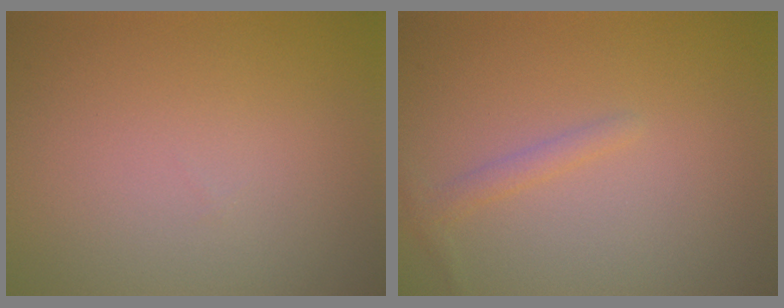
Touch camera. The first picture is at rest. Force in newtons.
{"total": 1.2, "press": 1.2, "slide": 0.0}